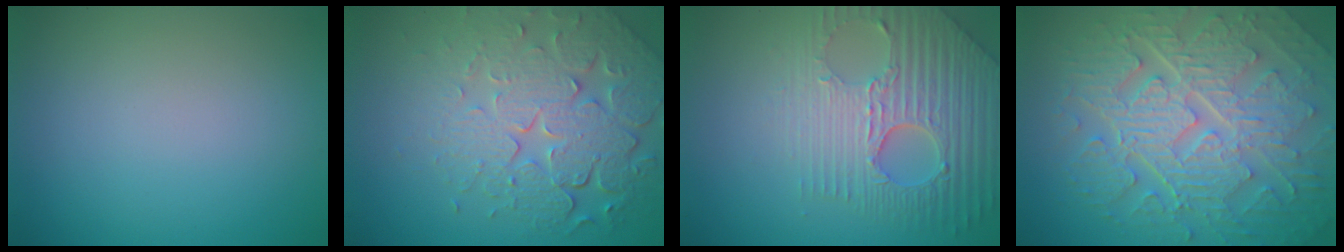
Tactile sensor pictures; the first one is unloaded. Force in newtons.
{"total": 8.0, "press": 5.6, "slide": 5.6}
{"total": 7.5, "press": 5.4, "slide": 5.2}
{"total": 10.2, "press": 6.9, "slide": 7.5}